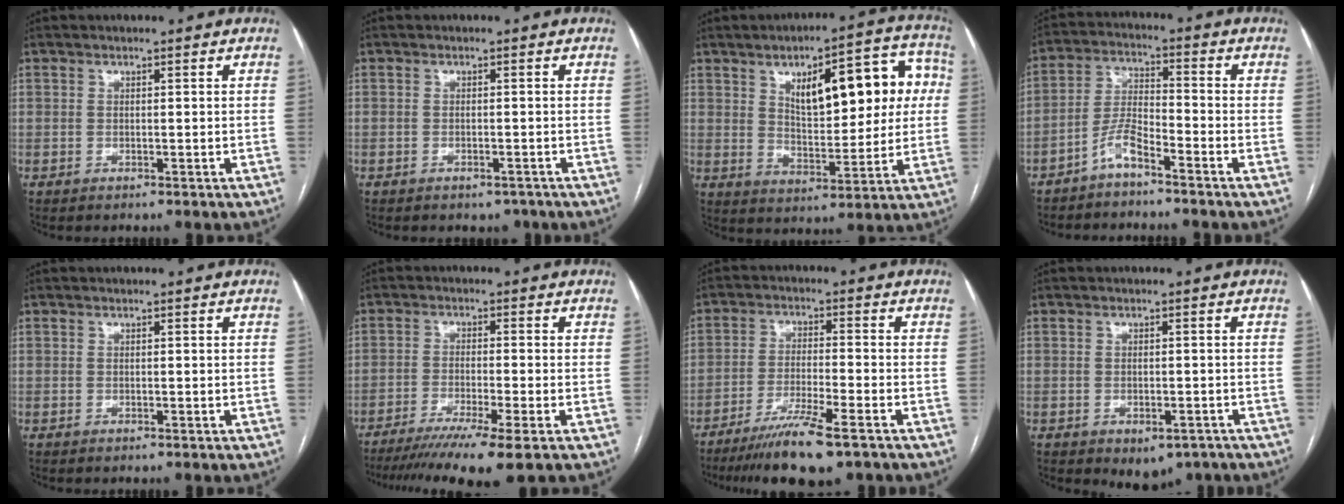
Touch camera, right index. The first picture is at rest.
{"total": 2.1, "force": [-1.7, 1.1, 0.7], "torque": [-0.007, 0.001, -0.017]}
{"total": 16.3, "force": [4.3, 6.2, 14.4], "torque": [-0.185, 0.036, 0.066]}
{"total": 5.4, "force": [-4.0, 0.9, 3.5], "torque": [-0.079, 0.004, -0.081]}
{"total": 0.0}
{"total": 11.8, "force": [-8.5, -1.1, 8.1], "torque": [-0.123, -0.030, -0.133]}
{"total": 10.0, "force": [-7.1, 0.1, 7.1], "torque": [-0.124, -0.029, -0.120]}
{"total": 5.6, "force": [-3.9, 2.9, 2.8], "torque": [-0.024, 0.001, -0.048]}